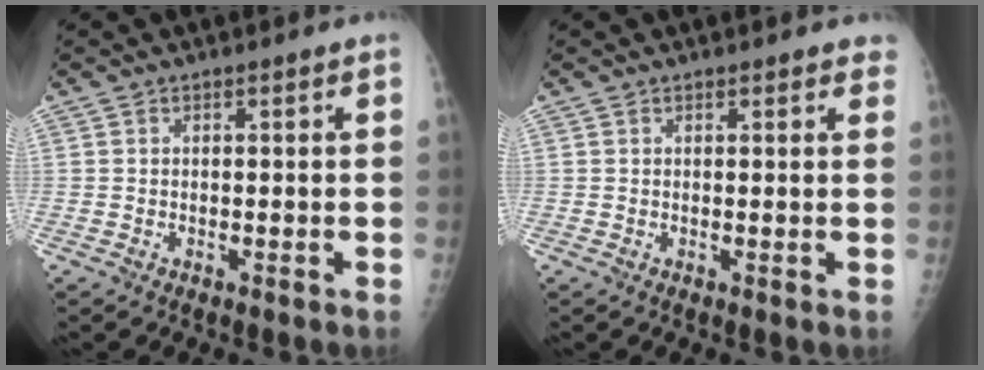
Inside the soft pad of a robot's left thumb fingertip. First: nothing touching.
{"total": 1.7, "force": [1.3, 0.8, 0.8], "torque": [0.009, 0.001, 0.008]}